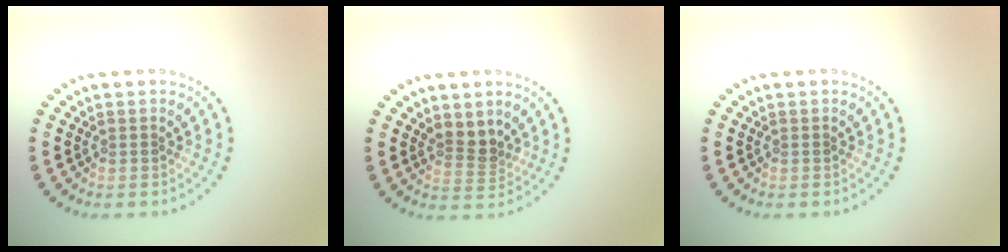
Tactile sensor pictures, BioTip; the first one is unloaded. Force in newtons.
{"total": 2.3, "press": 1.8, "slide": 1.4}
{"total": 0.0}